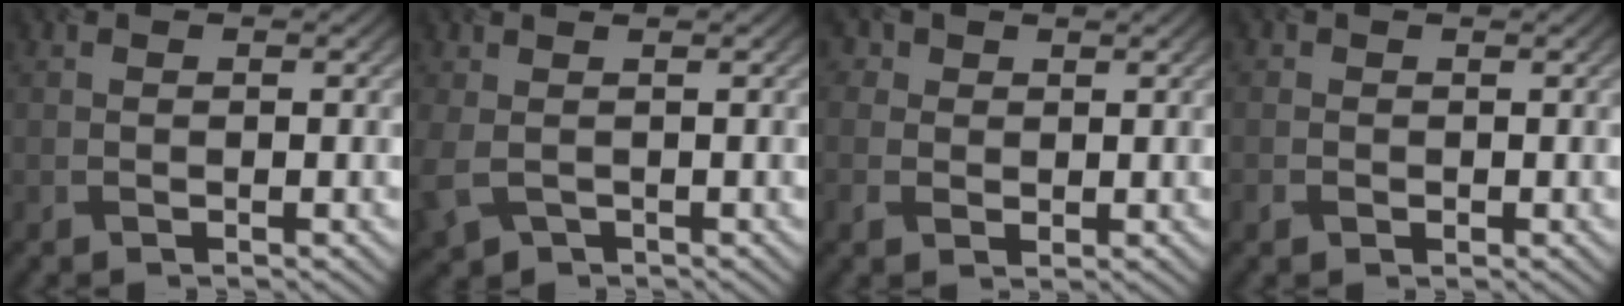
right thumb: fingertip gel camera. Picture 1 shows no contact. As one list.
[{"total": 3.9, "force": [-0.5, 2.4, 3.0], "torque": [-0.083, -0.010, -0.009]}, {"total": 2.6, "force": [0.7, 2.3, 1.0], "torque": [-0.026, 0.000, 0.010]}, {"total": 1.2, "force": [-0.3, 1.0, 0.4], "torque": [-0.010, -0.003, -0.009]}]